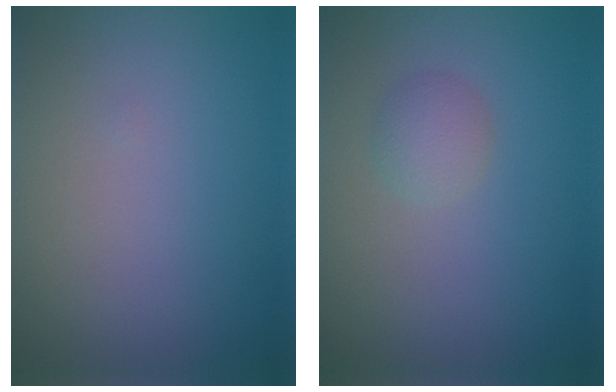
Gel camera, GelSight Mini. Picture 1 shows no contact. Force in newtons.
{"total": 1.8, "press": 1.8, "slide": 0.0}